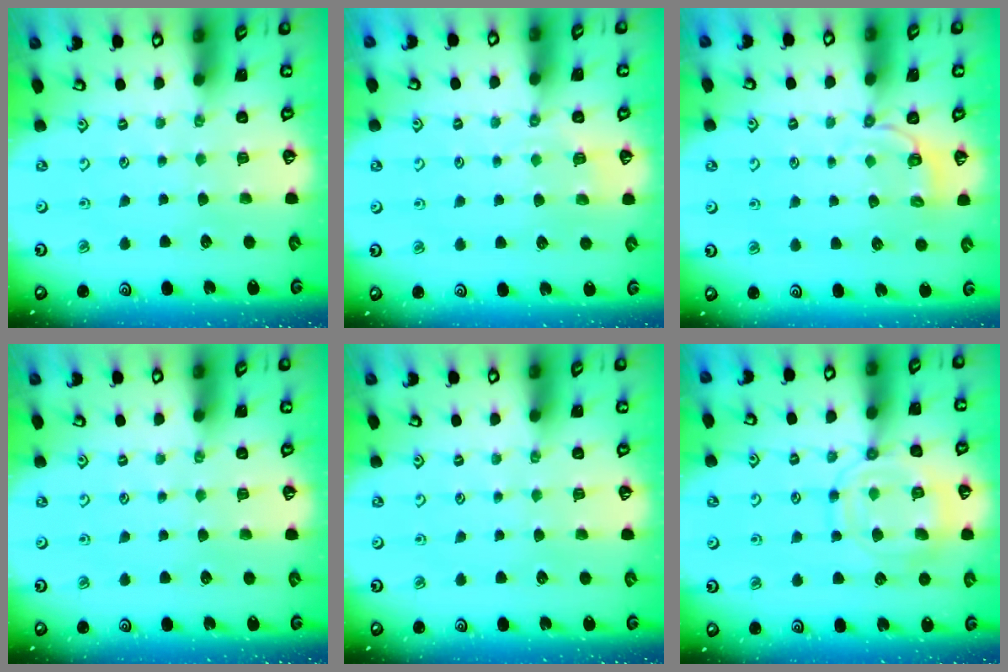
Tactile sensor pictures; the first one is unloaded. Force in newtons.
{"total": 2.8, "press": 2.5, "slide": 1.3}
{"total": 3.0, "press": 1.8, "slide": 2.4}
{"total": 0.0}
{"total": 0.0}
{"total": 13.8, "press": 13.7, "slide": 1.3}